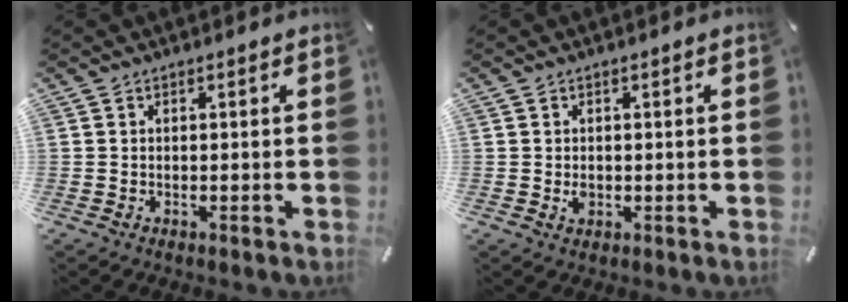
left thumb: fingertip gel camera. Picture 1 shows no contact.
{"total": 1.2, "force": [0.0, 1.0, 0.7], "torque": [-0.008, 0.000, -0.002]}